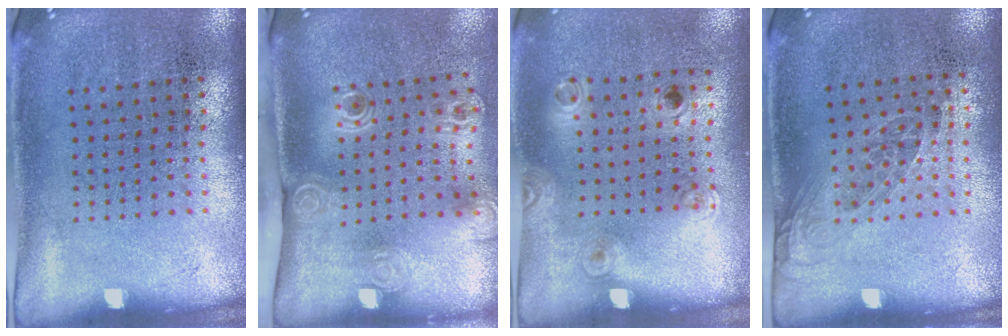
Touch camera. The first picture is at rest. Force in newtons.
{"total": 2.1, "press": 1.5, "slide": 1.5}
{"total": 1.2, "press": 0.8, "slide": 0.8}
{"total": 1.1, "press": 0.8, "slide": 0.7}